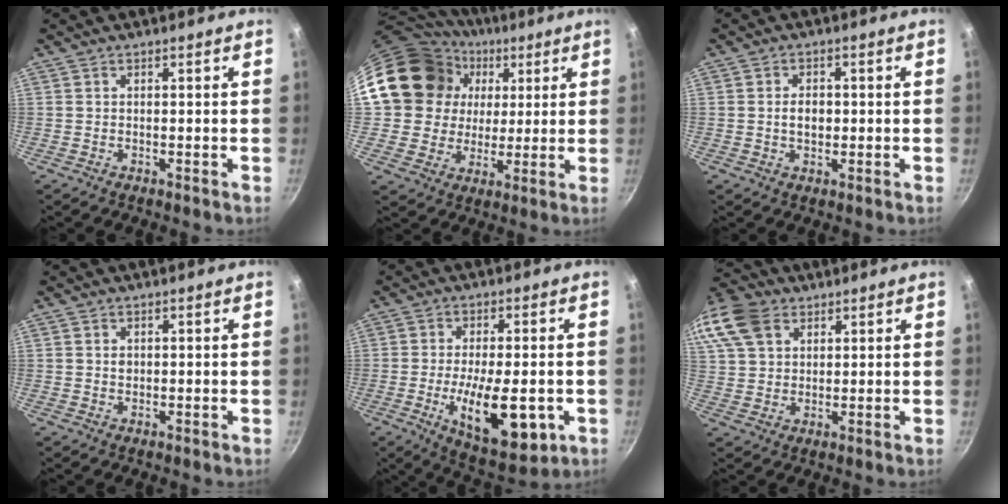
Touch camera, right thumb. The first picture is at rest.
{"total": 19.7, "force": [5.4, 17.1, 8.1], "torque": [-0.136, 0.017, 0.099]}
{"total": 3.4, "force": [-0.1, 2.4, 2.4], "torque": [-0.027, 0.004, -0.002]}
{"total": 1.0, "force": [0.2, 0.8, 0.5], "torque": [-0.005, -0.001, 0.004]}
{"total": 15.4, "force": [-4.0, 6.2, 13.5], "torque": [-0.191, 0.000, -0.051]}
{"total": 16.7, "force": [7.8, 11.8, 8.8], "torque": [-0.208, 0.026, 0.148]}